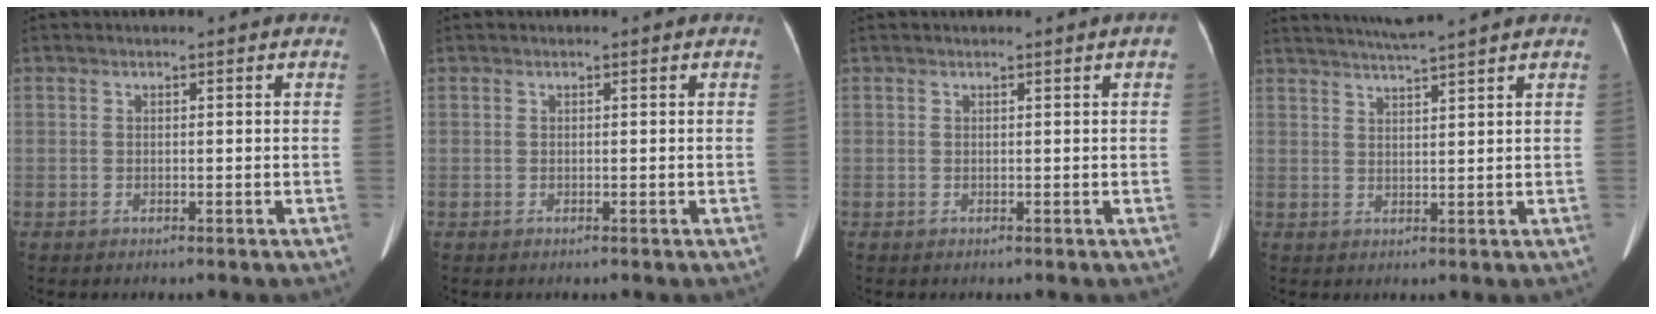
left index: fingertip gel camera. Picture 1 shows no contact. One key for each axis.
{"total": 0.0}
{"total": 1.6, "fx": 0.8, "fy": -0.1, "fz": 1.4, "tx": -0.016, "ty": -0.004, "tz": 0.009}
{"total": 7.2, "fx": 6.4, "fy": -1.4, "fz": 3.0, "tx": -0.054, "ty": 0.001, "tz": 0.097}